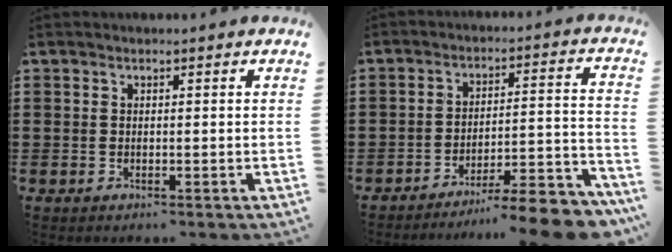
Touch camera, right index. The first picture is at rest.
{"total": 8.2, "force": [-7.5, 0.3, 3.4], "torque": [-0.041, 0.005, -0.144]}